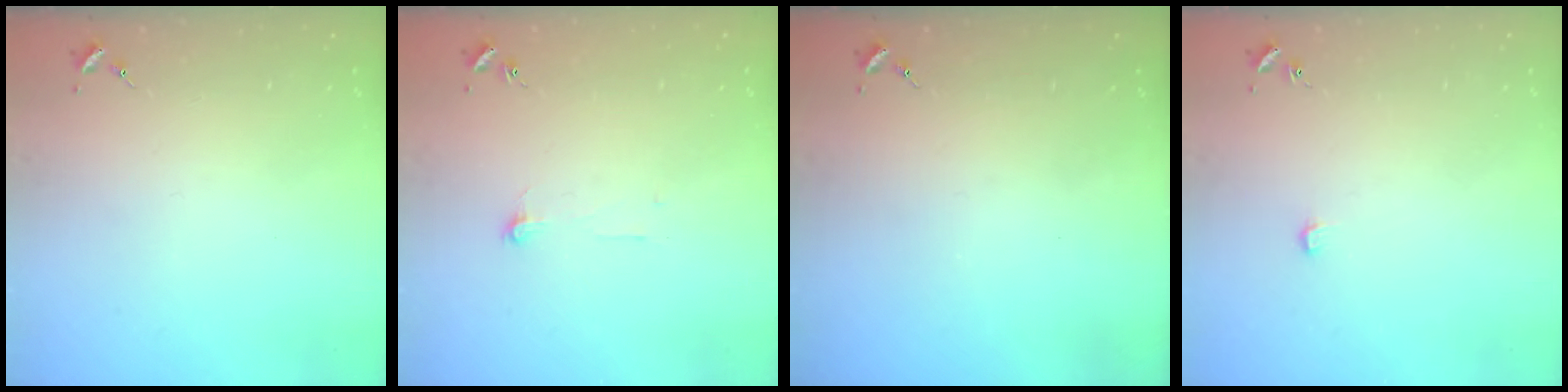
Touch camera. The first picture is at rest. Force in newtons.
{"total": 4.1, "press": 4.1, "slide": 0.3}
{"total": 0.0}
{"total": 3.8, "press": 3.7, "slide": 0.3}